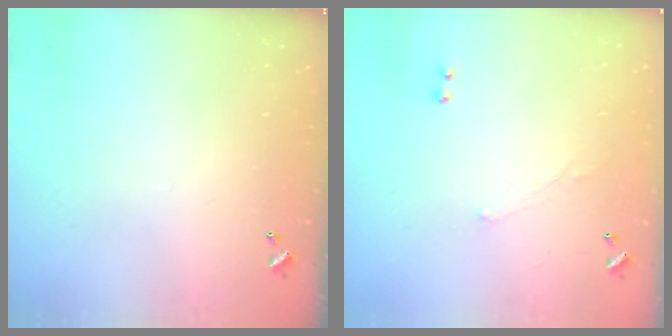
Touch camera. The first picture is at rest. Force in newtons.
{"total": 1.2, "press": 0.8, "slide": 0.9}